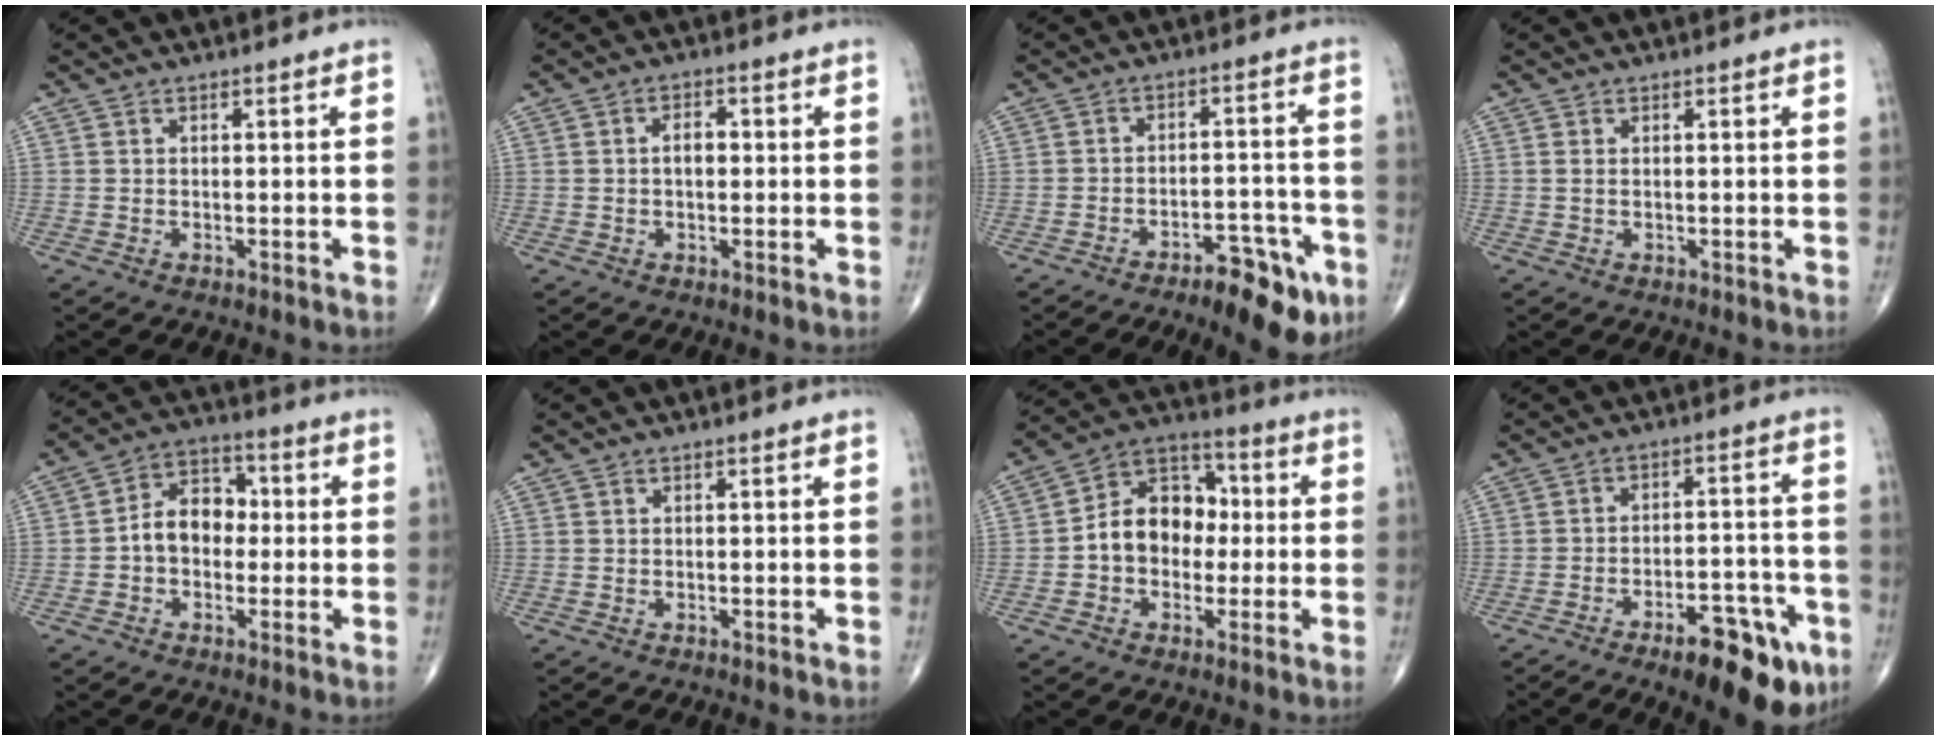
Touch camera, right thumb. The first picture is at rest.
{"total": 3.1, "force": [0.1, 1.9, 2.4], "torque": [-0.036, 0.010, -0.002]}
{"total": 10.8, "force": [-6.3, 4.2, 7.6], "torque": [-0.082, 0.041, -0.088]}
{"total": 0.6, "force": [0.2, 0.3, 0.5], "torque": [-0.016, 0.004, 0.006]}
{"total": 8.8, "force": [-0.7, 6.5, 5.9], "torque": [-0.072, 0.032, -0.025]}
{"total": 0.0}
{"total": 12.6, "force": [-0.6, 9.5, 8.2], "torque": [-0.100, 0.040, -0.021]}
{"total": 14.5, "force": [-8.0, 5.5, 10.8], "torque": [-0.124, 0.050, -0.108]}